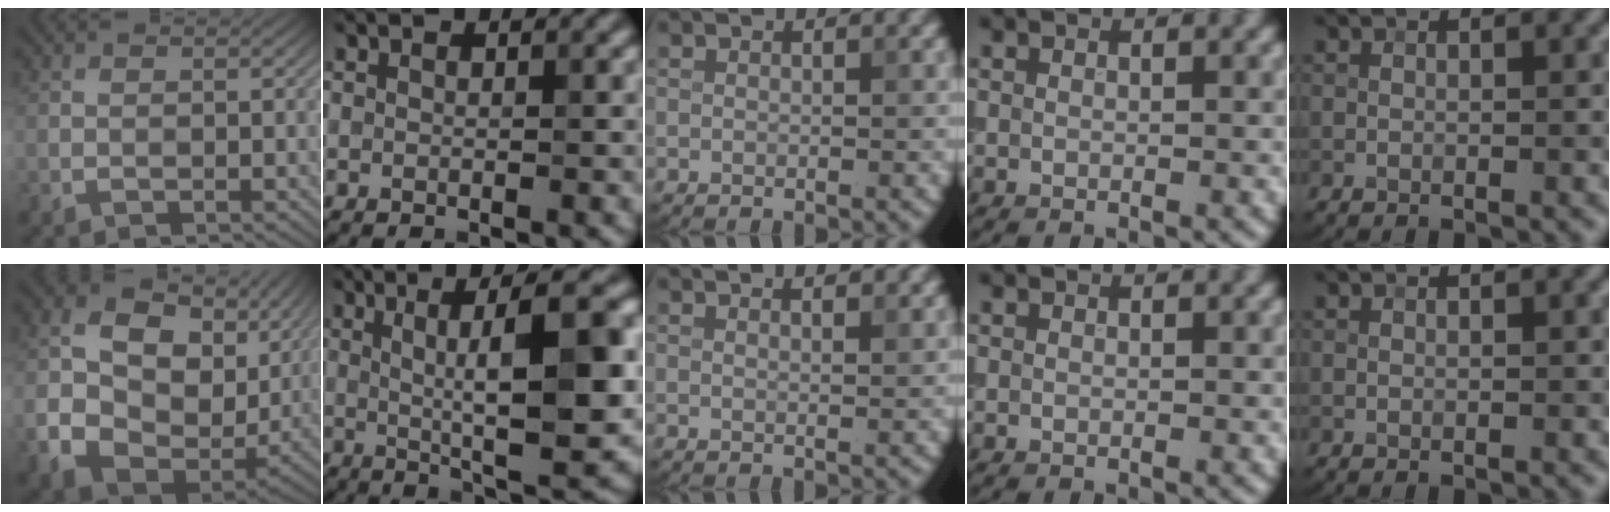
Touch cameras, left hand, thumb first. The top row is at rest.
{"thumb": {"total": 16.5, "force": [1.9, 12.1, 11.0], "torque": [-0.221, -0.023, 0.062]}, "index": {"total": 11.2, "force": [1.3, 2.5, 10.9], "torque": [-0.143, 0.010, 0.025]}, "middle": {"total": 4.2, "force": [3.1, 1.7, 2.3], "torque": [0.001, 0.029, 0.006]}}